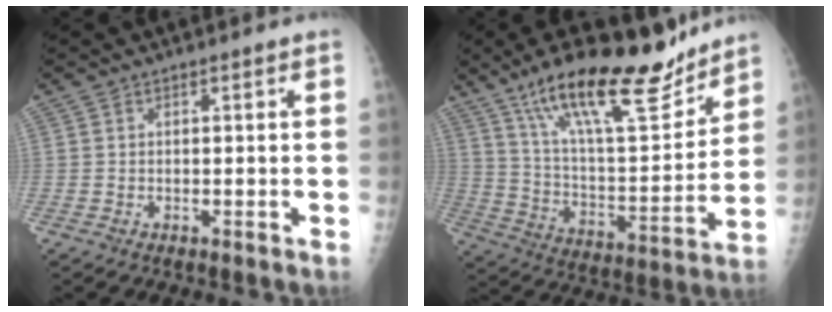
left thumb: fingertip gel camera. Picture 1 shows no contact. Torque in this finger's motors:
{"motor_torque": [0.57, 0.55, 1.50, -1.27, 0.16]}